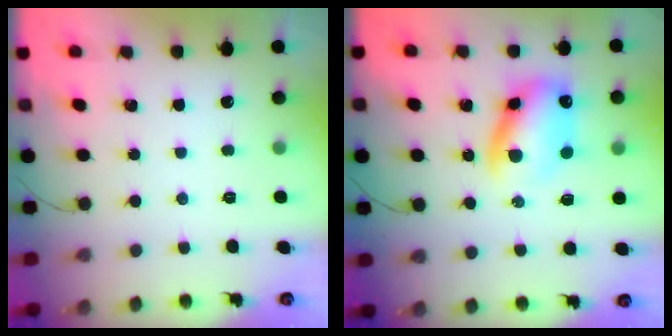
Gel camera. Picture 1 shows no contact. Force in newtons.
{"total": 11.3, "press": 10.9, "slide": 3.3}